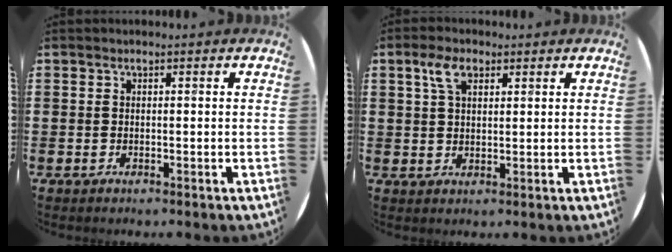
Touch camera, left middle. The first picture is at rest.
{"total": 4.0, "force": [2.3, 2.0, 2.6], "torque": [-0.060, 0.009, 0.042]}